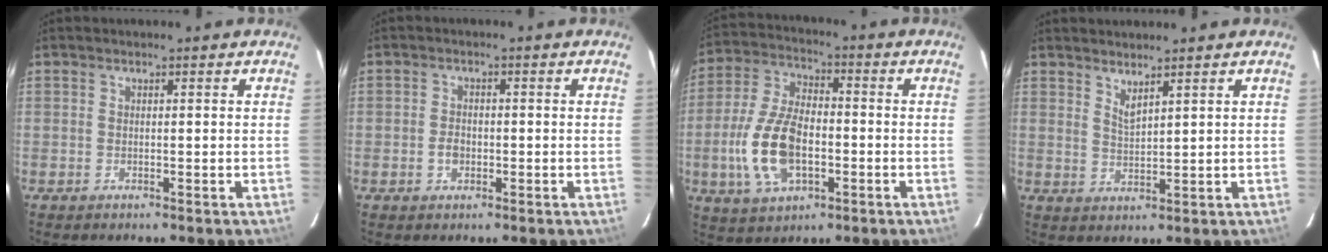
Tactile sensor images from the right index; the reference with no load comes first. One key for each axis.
{"total": 2.6, "fx": -1.0, "fy": 2.1, "fz": 1.3, "tx": -0.026, "ty": 0.005, "tz": -0.018}
{"total": 14.6, "fx": -3.7, "fy": 7.9, "fz": 11.7, "tx": -0.248, "ty": 0.006, "tz": -0.062}
{"total": 2.8, "fx": 2.4, "fy": 0.2, "fz": 1.5, "tx": -0.025, "ty": -0.003, "tz": 0.040}